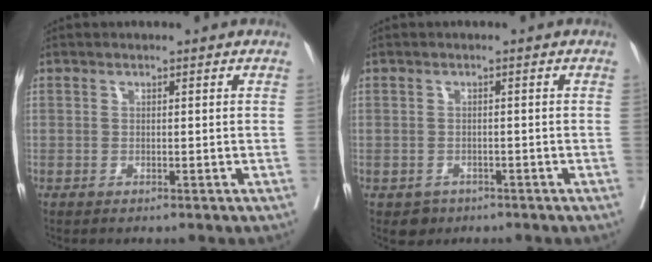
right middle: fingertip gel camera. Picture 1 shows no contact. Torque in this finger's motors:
{"motor_torque": [0.11, -0.06, -0.01, -0.01]}